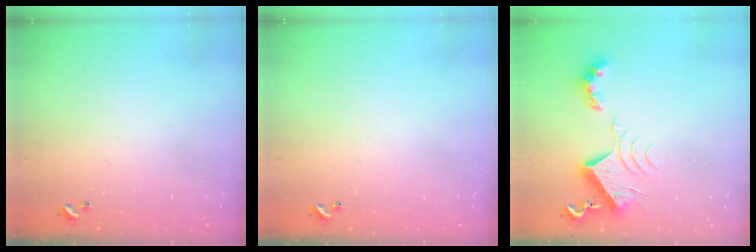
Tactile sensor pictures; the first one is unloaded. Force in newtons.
{"total": 0.0}
{"total": 8.5, "press": 8.5, "slide": 0.9}